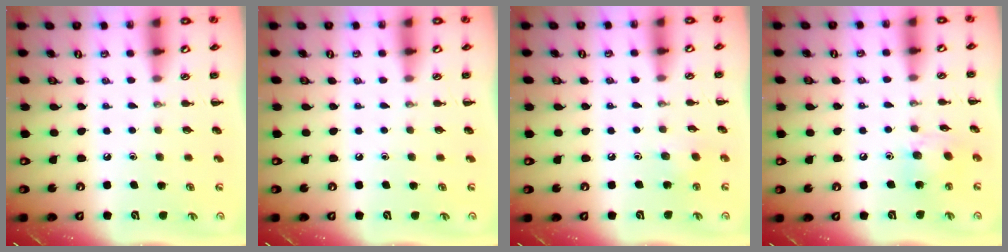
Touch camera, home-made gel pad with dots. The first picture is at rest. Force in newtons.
{"total": 0.0}
{"total": 2.5, "press": 2.4, "slide": 0.8}
{"total": 9.4, "press": 9.4, "slide": 0.9}